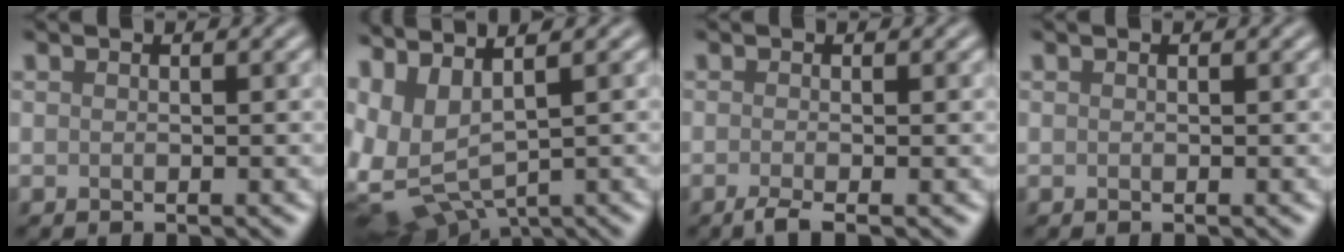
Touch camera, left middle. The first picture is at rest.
{"total": 6.7, "force": [0.8, 3.5, 5.6], "torque": [-0.132, -0.012, 0.028]}
{"total": 1.9, "force": [-1.0, 0.4, 1.6], "torque": [-0.025, -0.005, -0.026]}
{"total": 0.0}